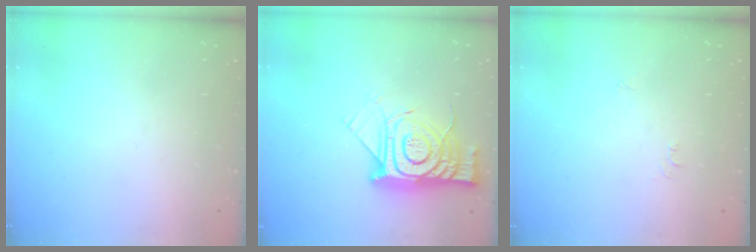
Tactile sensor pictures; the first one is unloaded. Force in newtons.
{"total": 16.7, "press": 16.6, "slide": 1.8}
{"total": 4.0, "press": 4.0, "slide": 0.6}